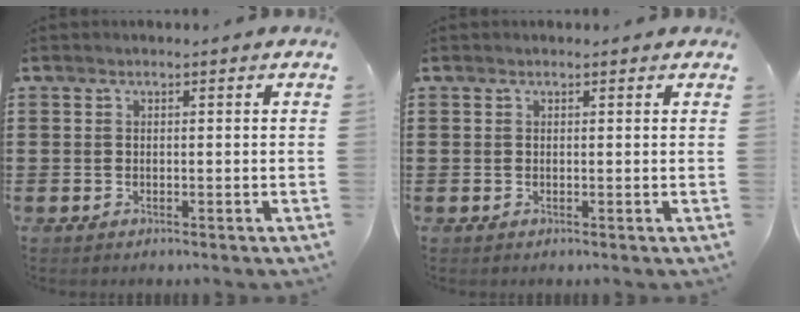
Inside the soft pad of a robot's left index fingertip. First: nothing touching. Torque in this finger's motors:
{"motor_torque": [0.68, -1.46, -0.01, -0.02]}